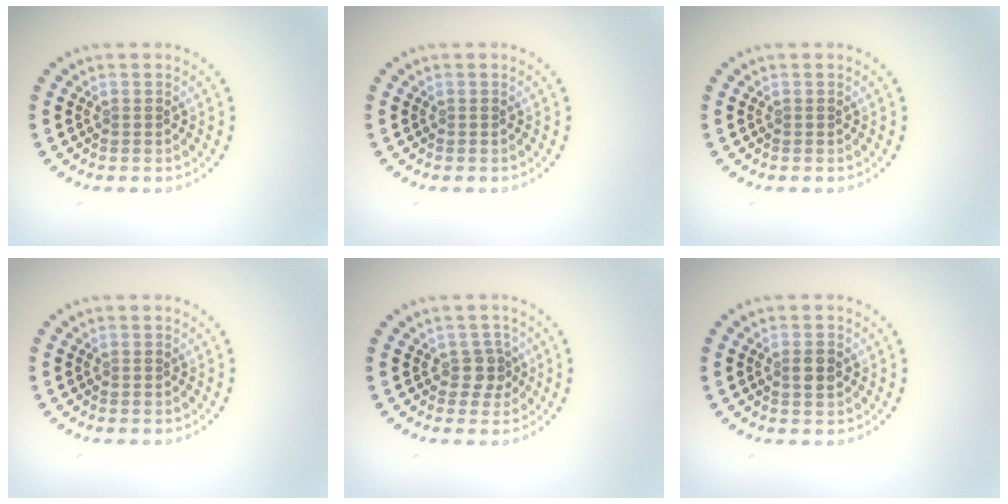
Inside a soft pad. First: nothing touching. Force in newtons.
{"total": 0.0}
{"total": 0.0}
{"total": 0.0}
{"total": 1.8, "press": 1.5, "slide": 0.9}
{"total": 1.6, "press": 1.6, "slide": 0.3}